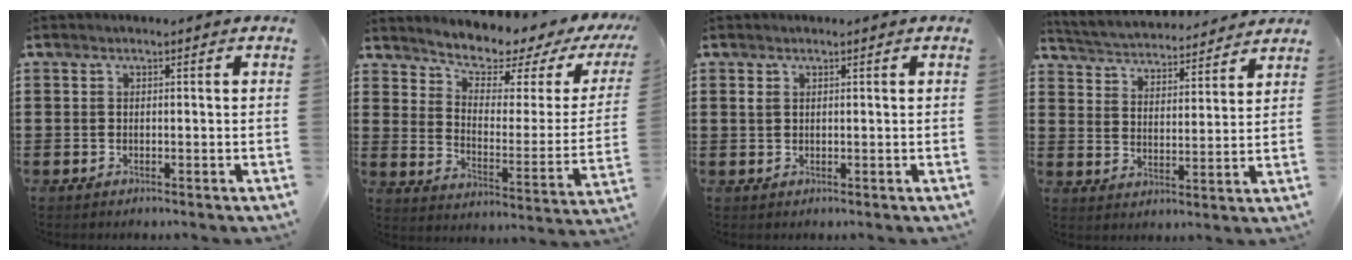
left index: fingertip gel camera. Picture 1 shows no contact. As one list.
[{"total": 4.6, "force": [4.3, 1.1, 1.1], "torque": [-0.042, -0.041, 0.065]}, {"total": 0.9, "force": [0.4, 0.7, 0.5], "torque": [-0.013, 0.005, 0.008]}, {"total": 3.8, "force": [3.8, 0.1, 0.0], "torque": [-0.023, -0.030, 0.060]}]